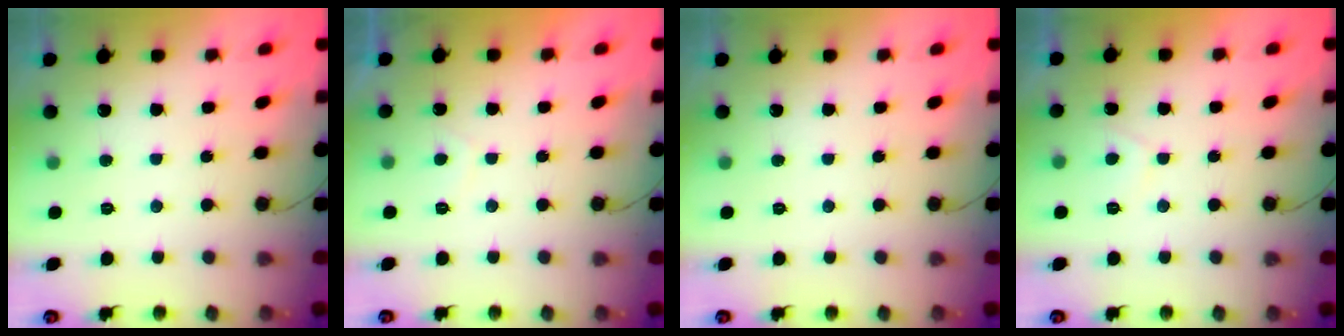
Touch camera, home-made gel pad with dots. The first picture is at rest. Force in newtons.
{"total": 1.1, "press": 1.0, "slide": 0.5}
{"total": 0.0}
{"total": 1.5, "press": 1.4, "slide": 0.5}